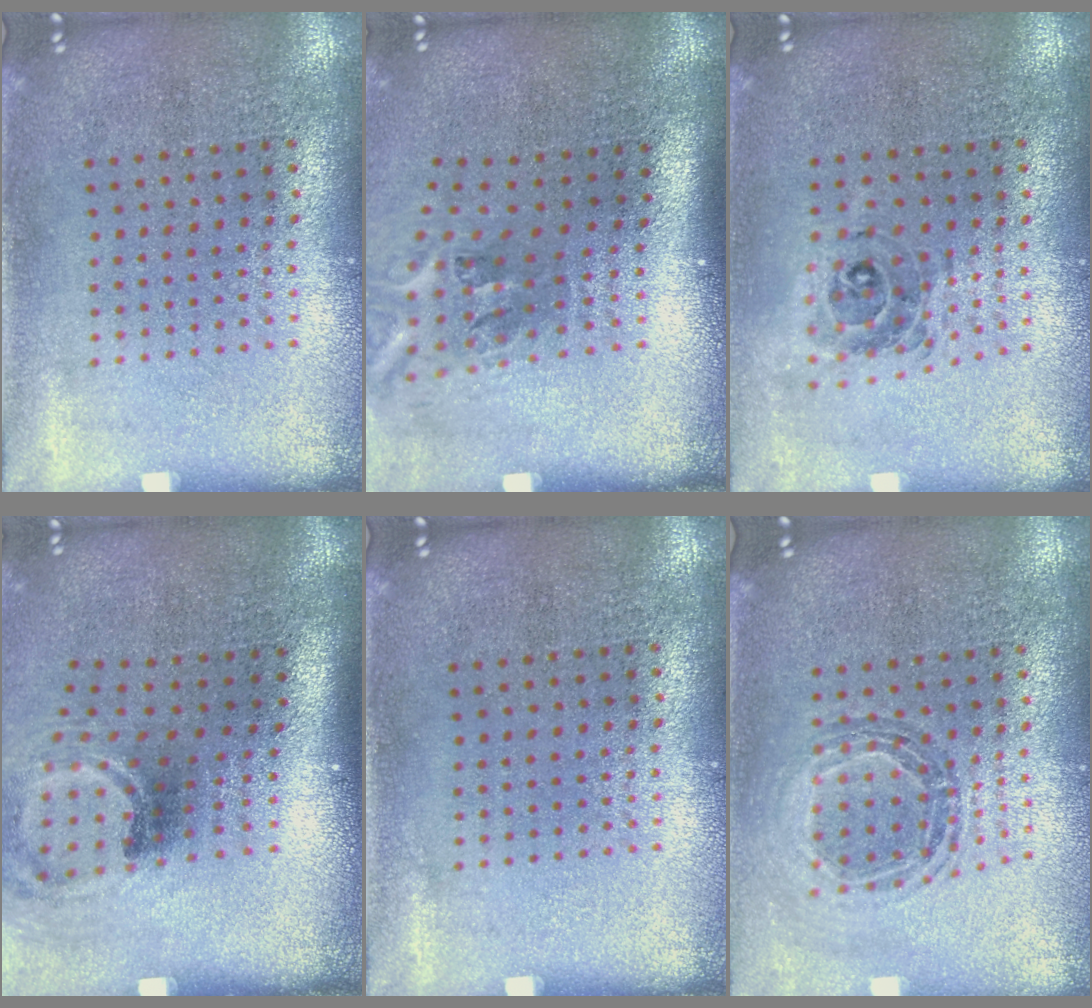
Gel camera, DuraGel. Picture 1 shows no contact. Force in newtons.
{"total": 2.3, "press": 1.4, "slide": 1.8}
{"total": 0.7, "press": 0.7, "slide": 0.1}
{"total": 2.0, "press": 1.3, "slide": 1.5}
{"total": 0.0}
{"total": 0.8, "press": 0.8, "slide": 0.1}